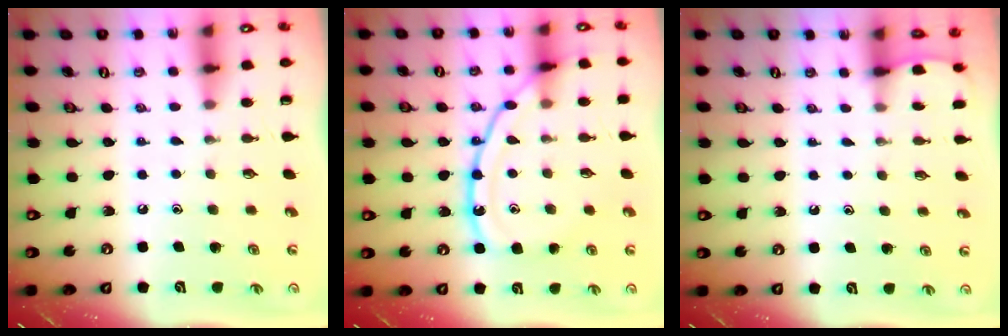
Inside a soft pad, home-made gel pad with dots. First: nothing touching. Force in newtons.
{"total": 14.9, "press": 14.8, "slide": 1.2}
{"total": 2.2, "press": 2.2, "slide": 0.2}